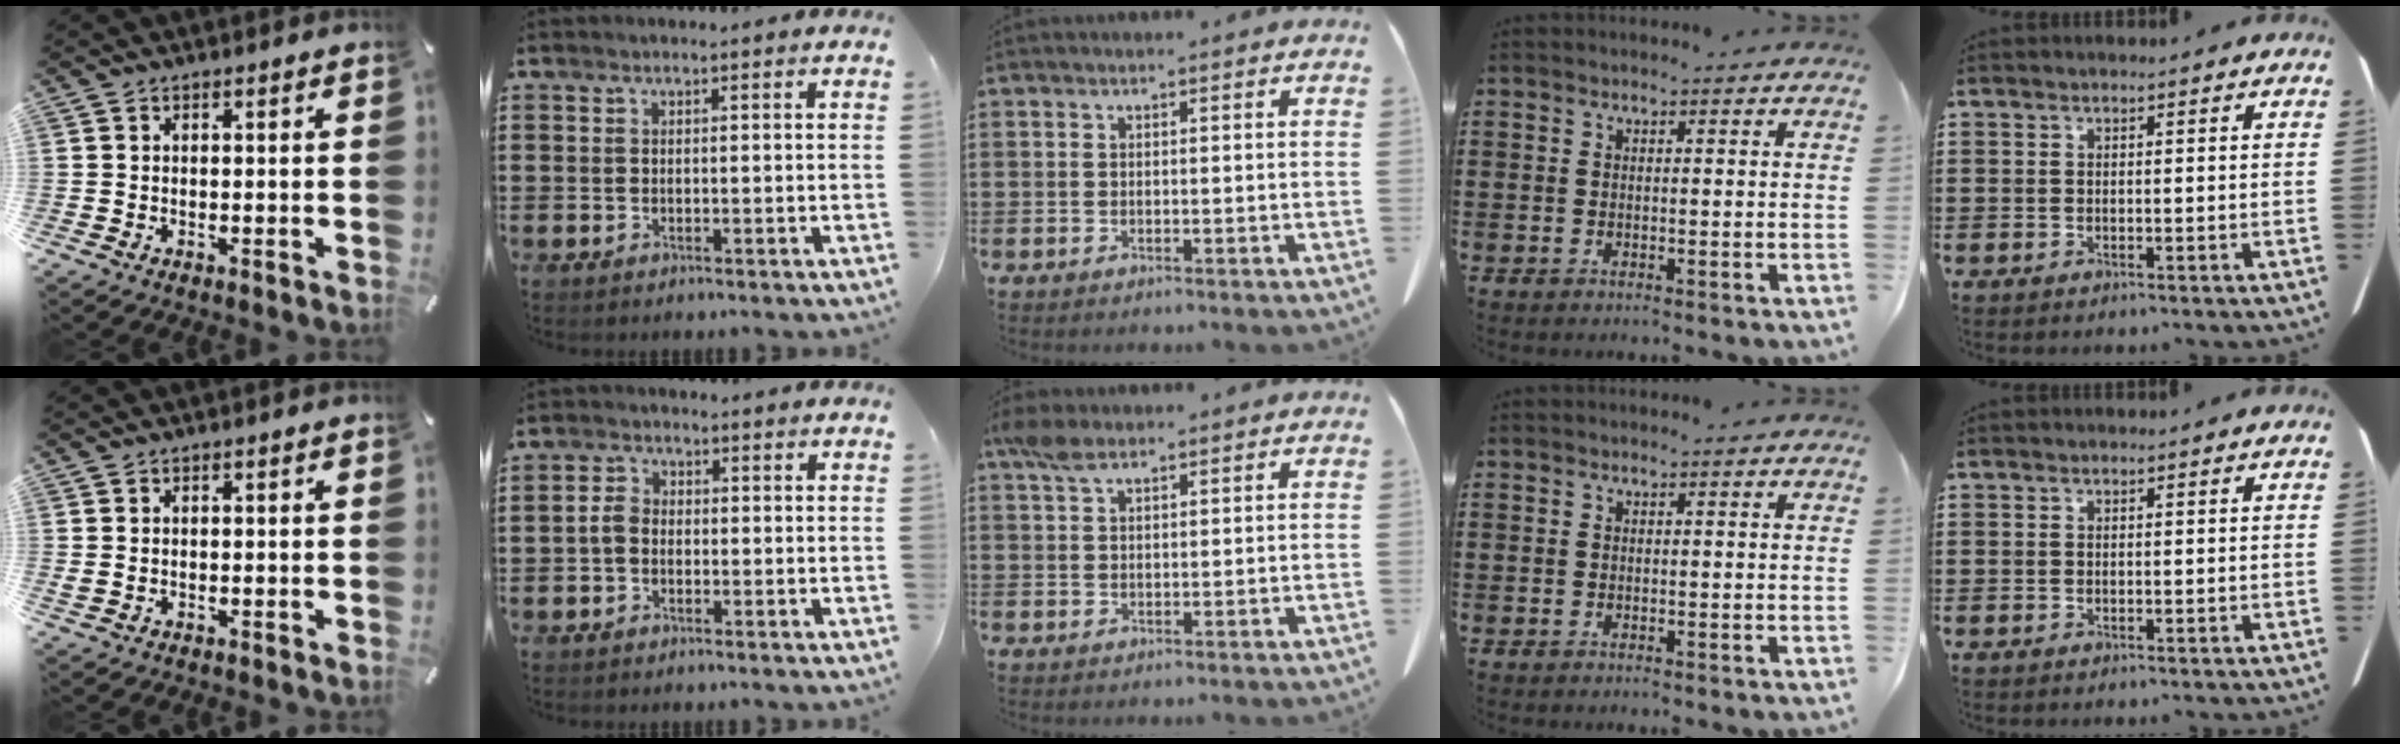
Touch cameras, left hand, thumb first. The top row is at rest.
{"thumb": {"total": 0.7, "force": [0.1, 0.6, 0.4], "torque": [-0.010, 0.001, 0.002]}, "index": {"total": 2.6, "force": [-0.6, 1.9, 1.6], "torque": [-0.046, 0.000, -0.017]}, "middle": {"total": 3.6, "force": [2.4, 1.3, 2.3], "torque": [-0.052, 0.004, 0.044]}}